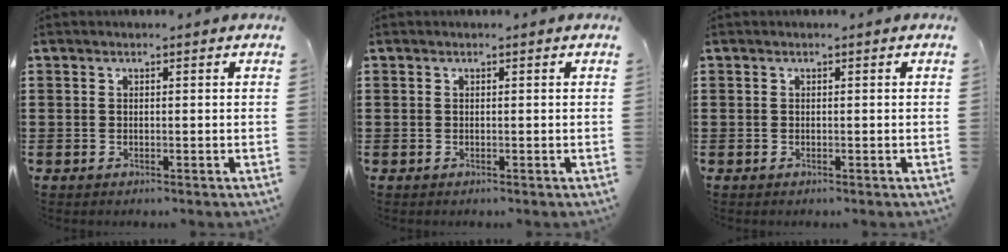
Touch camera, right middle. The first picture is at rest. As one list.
[{"total": 0.0}, {"total": 0.0}]